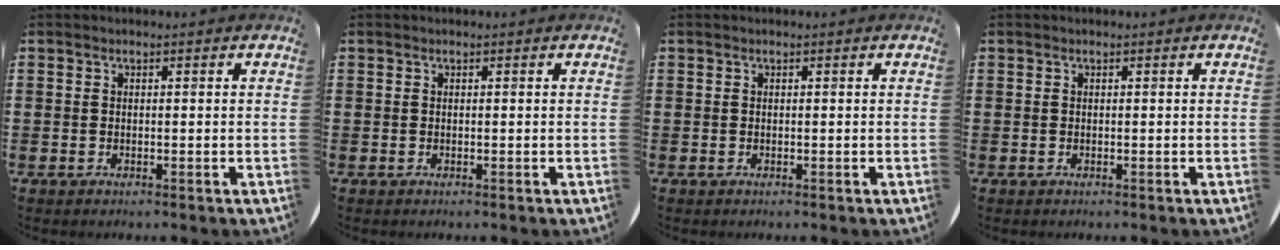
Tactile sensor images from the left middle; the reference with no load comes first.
{"total": 0.0}
{"total": 0.0}
{"total": 0.0}